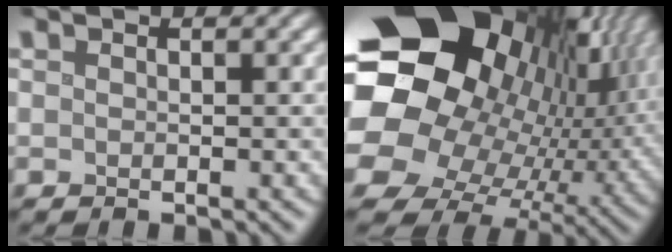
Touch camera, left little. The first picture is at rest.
{"total": 22.2, "force": [3.1, 17.9, 12.7], "torque": [-0.242, -0.032, 0.043]}